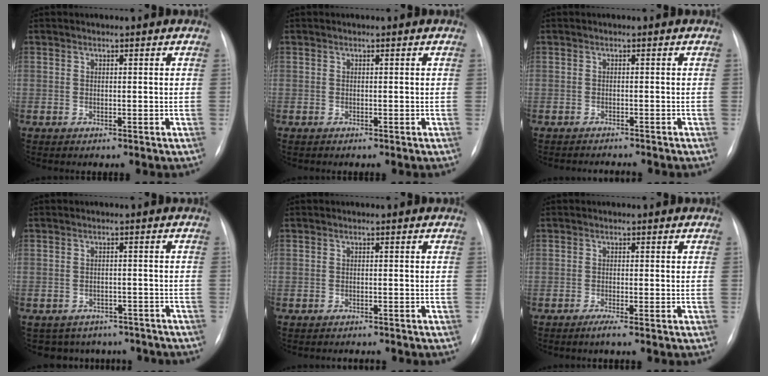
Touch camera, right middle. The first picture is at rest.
{"total": 0.0}
{"total": 3.0, "force": [-2.9, 0.3, 0.6], "torque": [-0.005, -0.005, -0.038]}
{"total": 8.9, "force": [-7.8, 4.4, 0.7], "torque": [-0.007, 0.020, -0.084]}
{"total": 2.7, "force": [-2.6, 0.6, 0.6], "torque": [-0.003, -0.004, -0.031]}
{"total": 1.0, "force": [-0.6, -0.4, 0.7], "torque": [-0.012, -0.001, -0.013]}